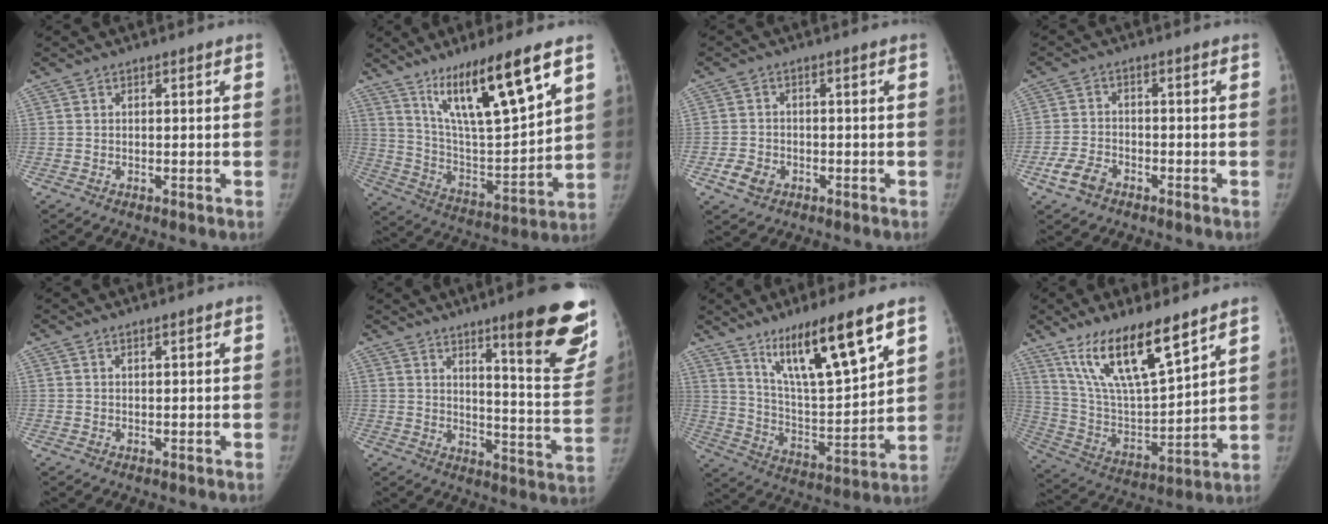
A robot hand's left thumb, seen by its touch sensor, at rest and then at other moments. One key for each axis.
{"total": 19.8, "fx": 11.9, "fy": 3.6, "fz": 15.5, "tx": -0.249, "ty": -0.055, "tz": 0.220}
{"total": 4.1, "fx": -1.8, "fy": 3.2, "fz": 1.9, "tx": -0.030, "ty": 0.010, "tz": -0.028}
{"total": 5.0, "fx": -3.0, "fy": 3.0, "fz": 2.5, "tx": -0.053, "ty": 0.015, "tz": -0.056}
{"total": 0.9, "fx": 0.7, "fy": 0.1, "fz": 0.5, "tx": -0.007, "ty": -0.004, "tz": 0.012}
{"total": 20.8, "fx": 12.5, "fy": 3.4, "fz": 16.3, "tx": -0.172, "ty": -0.080, "tz": 0.175}
{"total": 18.2, "fx": 11.1, "fy": 3.3, "fz": 14.0, "tx": -0.222, "ty": -0.057, "tz": 0.205}
{"total": 18.5, "fx": 12.4, "fy": 5.0, "fz": 12.8, "tx": -0.210, "ty": -0.059, "tz": 0.243}